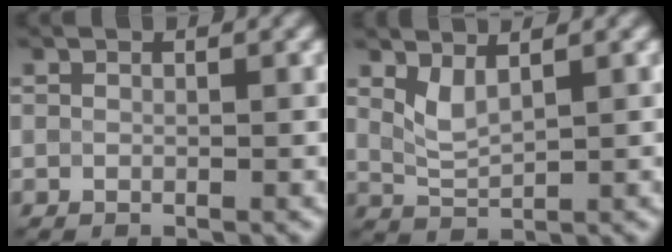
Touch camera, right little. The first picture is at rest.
{"total": 2.0, "force": [1.4, 0.5, 1.4], "torque": [-0.036, -0.006, 0.035]}